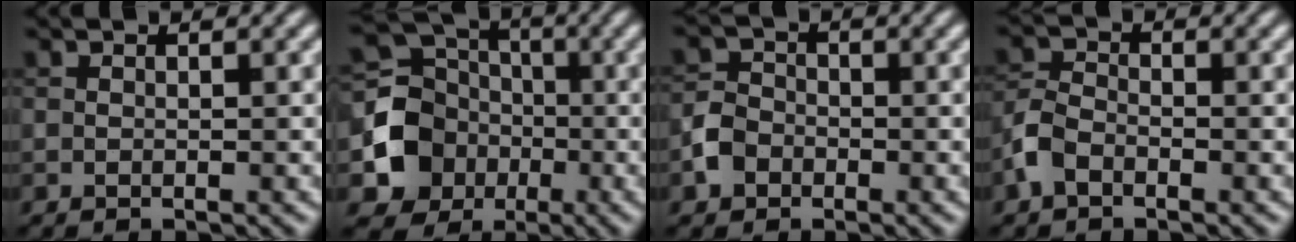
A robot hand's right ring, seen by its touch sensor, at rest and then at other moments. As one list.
[{"total": 7.1, "force": [-1.7, 6.3, 2.7], "torque": [-0.049, -0.003, -0.042]}, {"total": 3.0, "force": [-1.4, 2.4, 1.2], "torque": [-0.022, 0.005, -0.032]}, {"total": 3.0, "force": [-1.7, 1.8, 1.7], "torque": [-0.038, 0.006, -0.047]}]